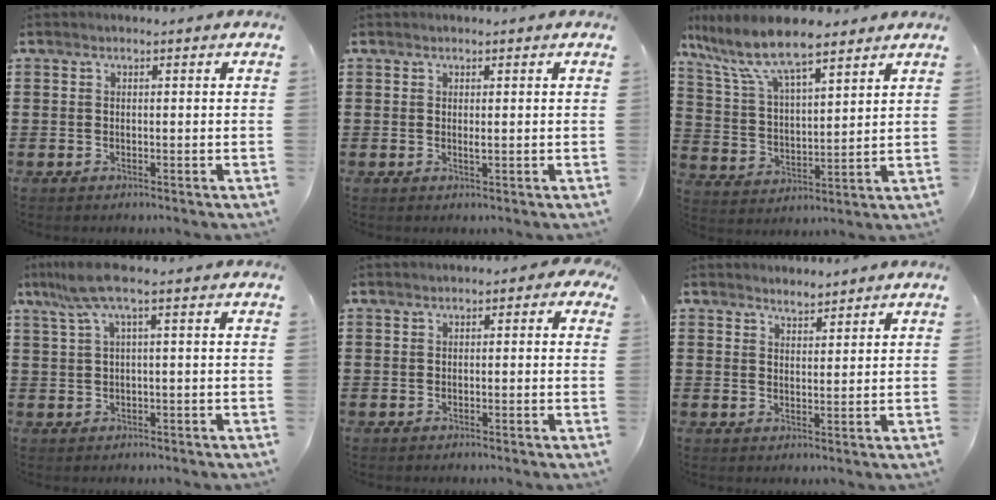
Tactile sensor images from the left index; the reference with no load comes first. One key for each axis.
{"total": 0.8, "fx": 0.1, "fy": 0.1, "fz": 0.8, "tx": -0.015, "ty": -0.004, "tz": 0.003}
{"total": 10.1, "fx": 7.8, "fy": 2.4, "fz": 5.9, "tx": -0.144, "ty": -0.024, "tz": 0.135}
{"total": 5.4, "fx": 1.4, "fy": 0.6, "fz": 5.2, "tx": -0.115, "ty": -0.003, "tz": 0.019}
{"total": 0.8, "fx": -0.3, "fy": 0.5, "fz": 0.6, "tx": -0.014, "ty": 0.003, "tz": -0.007}
{"total": 2.3, "fx": 2.3, "fy": 0.3, "fz": -0.1, "tx": -0.004, "ty": -0.001, "tz": 0.044}